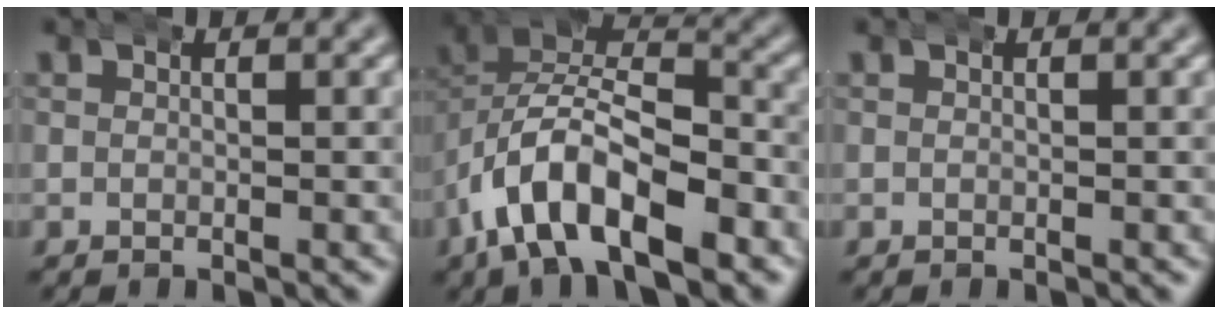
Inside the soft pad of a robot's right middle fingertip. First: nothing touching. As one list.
[{"total": 11.4, "force": [-3.0, 8.5, 6.9], "torque": [-0.135, -0.015, -0.061]}, {"total": 0.0}]